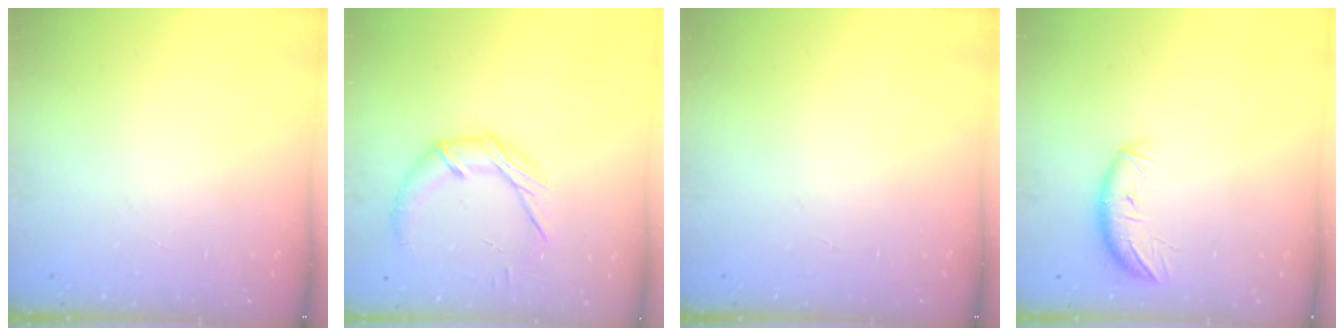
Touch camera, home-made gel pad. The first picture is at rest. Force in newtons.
{"total": 10.4, "press": 10.4, "slide": 0.6}
{"total": 0.0}
{"total": 7.6, "press": 7.5, "slide": 1.3}